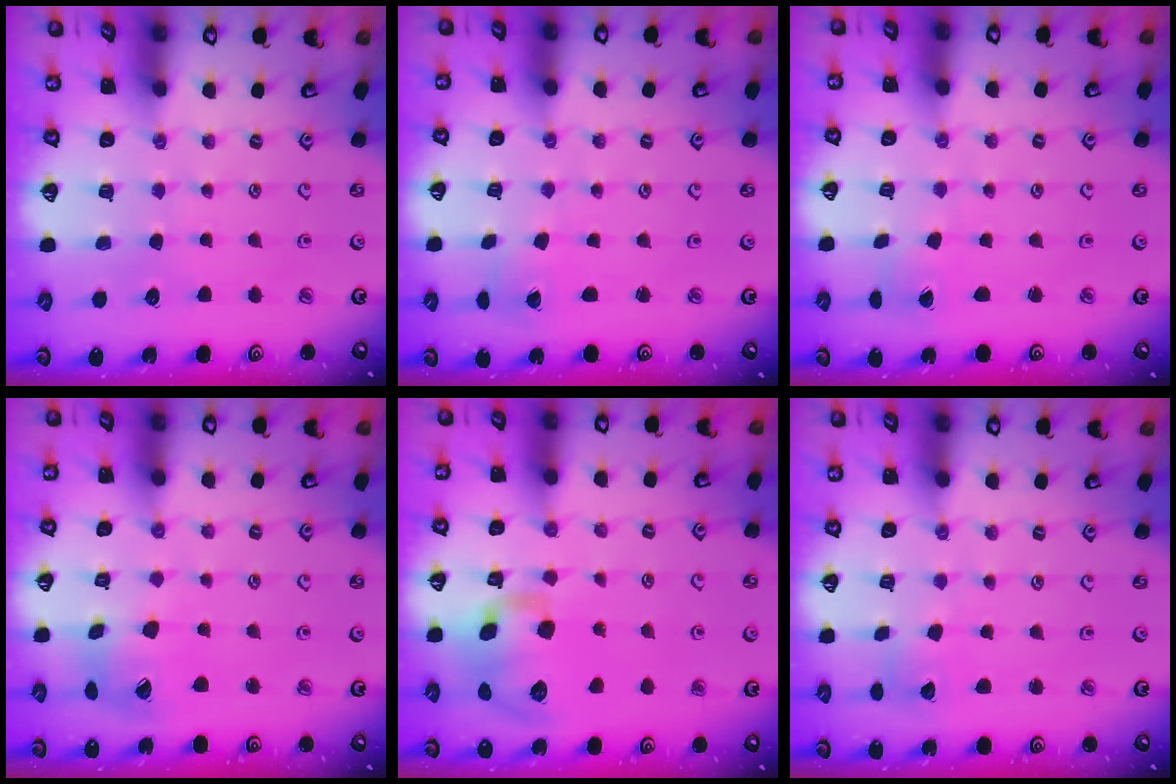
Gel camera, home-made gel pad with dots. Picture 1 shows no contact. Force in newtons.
{"total": 2.1, "press": 2.1, "slide": 0.1}
{"total": 2.8, "press": 2.8, "slide": 0.2}
{"total": 13.7, "press": 13.6, "slide": 1.9}
{"total": 13.5, "press": 13.4, "slide": 2.2}
{"total": 3.0, "press": 3.0, "slide": 0.2}